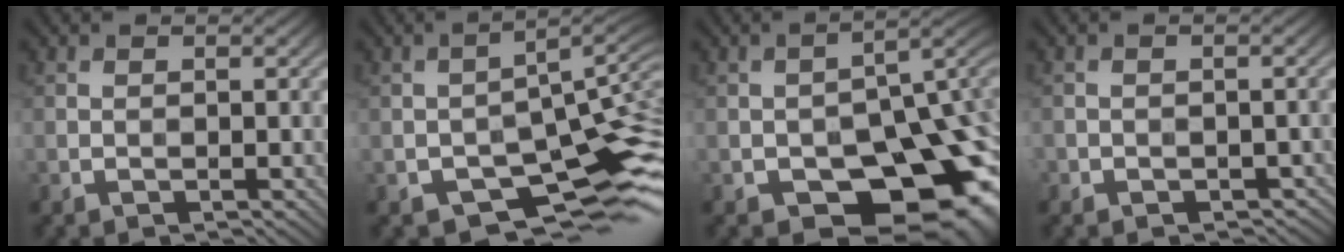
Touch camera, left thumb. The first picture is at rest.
{"total": 10.7, "force": [-5.1, 4.8, 8.0], "torque": [-0.122, -0.022, -0.081]}
{"total": 17.2, "force": [-7.2, 9.7, 12.2], "torque": [-0.154, -0.013, -0.090]}
{"total": 2.7, "force": [-1.6, 2.1, 0.6], "torque": [-0.005, 0.003, -0.020]}